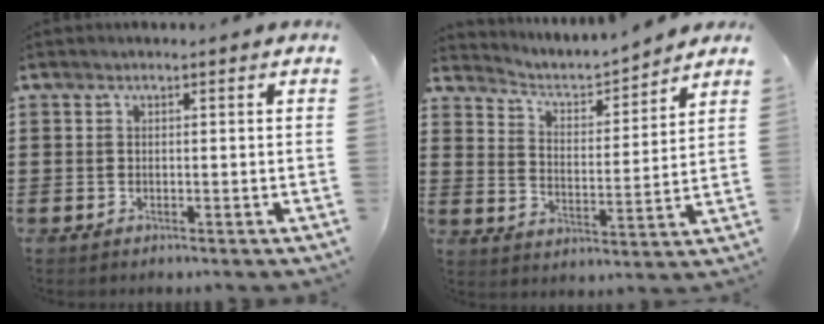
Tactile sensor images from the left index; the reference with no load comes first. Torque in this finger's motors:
{"motor_torque": [0.53, -0.46, 0.33, 0.06]}